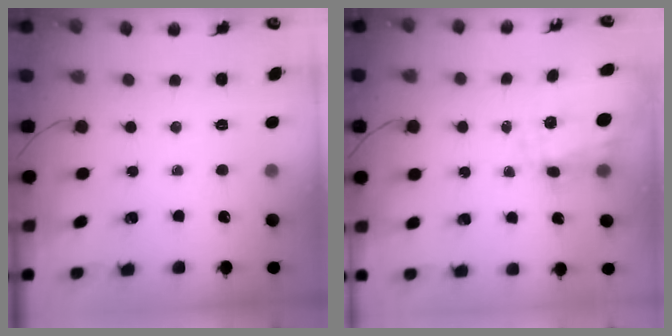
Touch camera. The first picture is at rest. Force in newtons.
{"total": 10.7, "press": 10.6, "slide": 1.6}